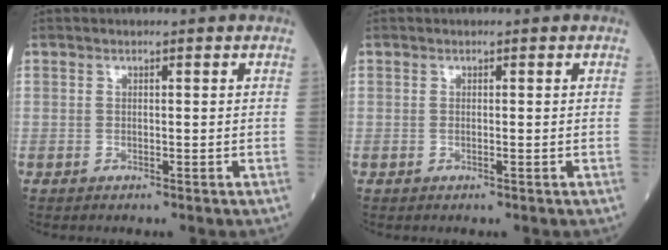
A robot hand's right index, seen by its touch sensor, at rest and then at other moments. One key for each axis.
{"total": 0.0}